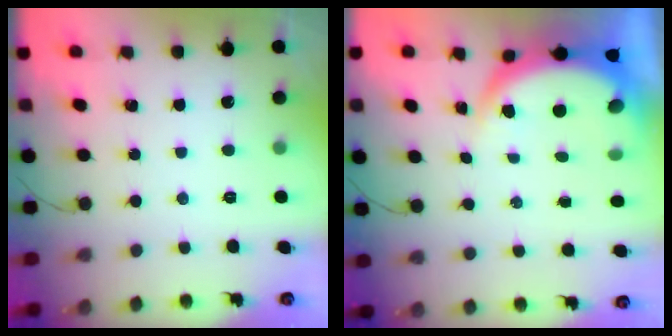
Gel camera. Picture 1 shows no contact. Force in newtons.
{"total": 6.4, "press": 6.3, "slide": 1.1}